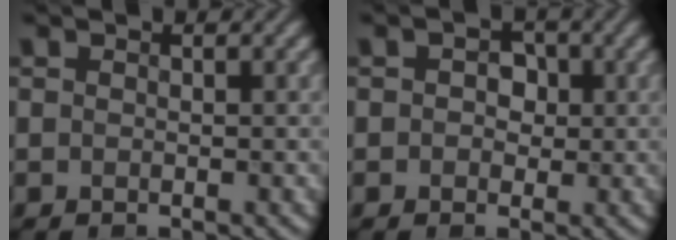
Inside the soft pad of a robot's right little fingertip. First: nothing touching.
{"total": 2.5, "force": [0.5, 2.1, 1.3], "torque": [-0.001, 0.011, -0.014]}